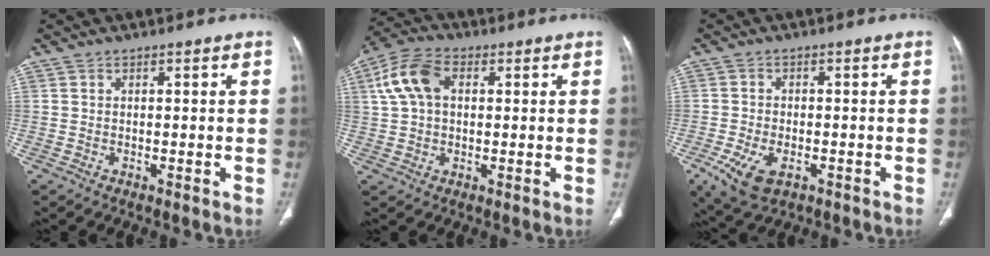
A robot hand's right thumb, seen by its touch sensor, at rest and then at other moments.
{"total": 9.3, "force": [2.2, 6.1, 6.7], "torque": [-0.138, 0.023, 0.038]}
{"total": 8.0, "force": [-3.5, 4.5, 5.6], "torque": [-0.110, 0.001, -0.055]}